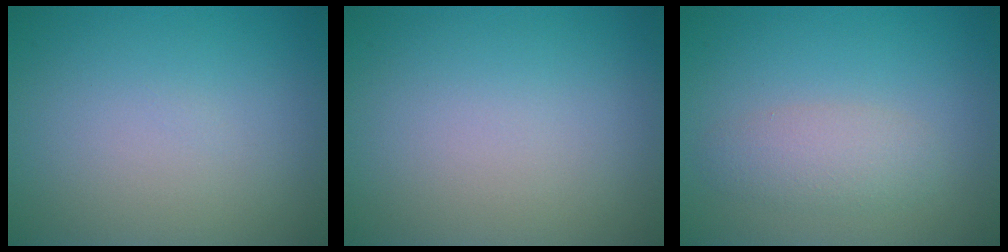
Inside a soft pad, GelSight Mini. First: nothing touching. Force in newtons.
{"total": 0.0}
{"total": 2.5, "press": 2.5, "slide": 0.2}